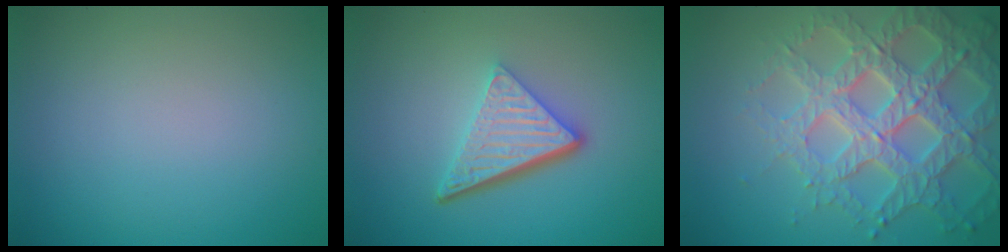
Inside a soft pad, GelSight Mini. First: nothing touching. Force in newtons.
{"total": 5.6, "press": 3.8, "slide": 4.2}
{"total": 7.0, "press": 6.7, "slide": 1.8}